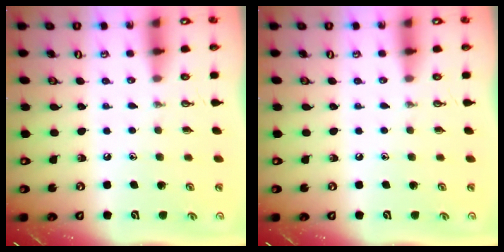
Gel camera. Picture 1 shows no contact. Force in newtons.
{"total": 0.0}